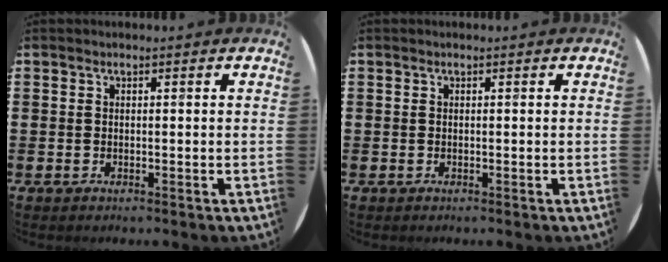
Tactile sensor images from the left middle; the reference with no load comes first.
{"total": 0.0}